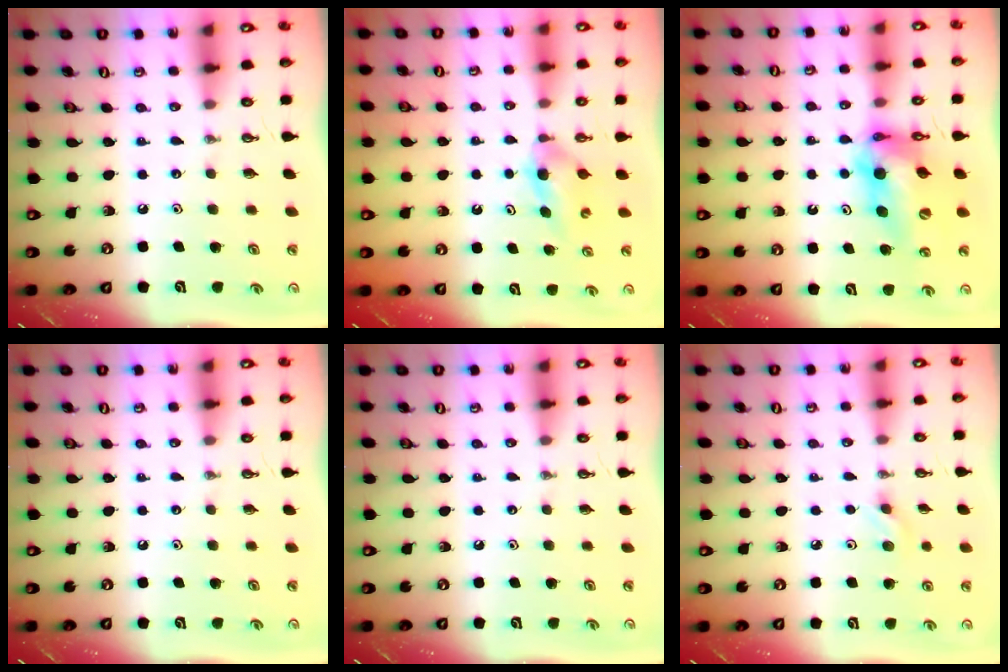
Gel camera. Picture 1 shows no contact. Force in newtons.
{"total": 4.5, "press": 4.4, "slide": 1.1}
{"total": 13.6, "press": 13.5, "slide": 1.5}
{"total": 0.0}
{"total": 0.0}
{"total": 5.6, "press": 5.3, "slide": 1.9}